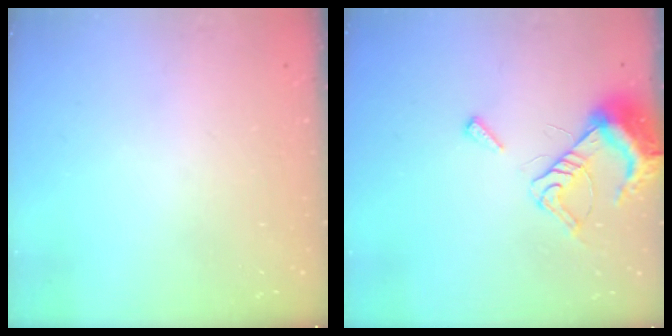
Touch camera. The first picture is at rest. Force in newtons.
{"total": 8.0, "press": 8.0, "slide": 0.9}